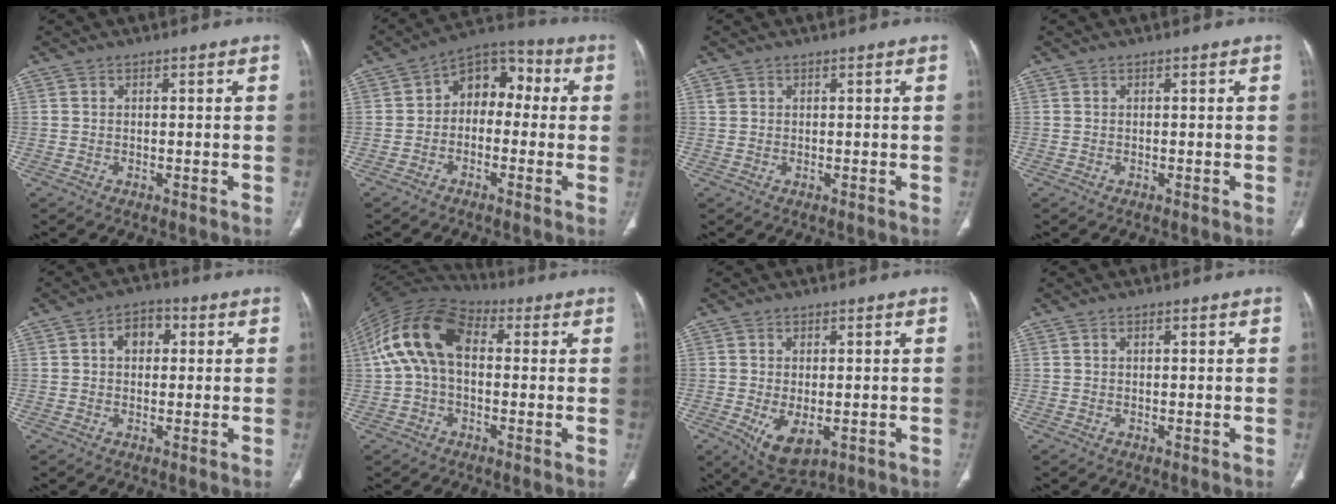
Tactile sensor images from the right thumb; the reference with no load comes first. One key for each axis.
{"total": 9.2, "fx": 0.0, "fy": 6.6, "fz": 6.4, "tx": -0.056, "ty": 0.039, "tz": -0.021}
{"total": 0.8, "fx": 0.4, "fy": 0.7, "fz": 0.3, "tx": -0.001, "ty": 0.003, "tz": 0.008}
{"total": 0.0}
{"total": 5.1, "fx": 1.1, "fy": 3.7, "fz": 3.4, "tx": -0.033, "ty": 0.011, "tz": 0.010}
{"total": 14.9, "fx": 2.0, "fy": 9.3, "fz": 11.5, "tx": -0.219, "ty": 0.043, "tz": 0.025}
{"total": 6.8, "fx": -1.7, "fy": 3.6, "fz": 5.5, "tx": -0.095, "ty": -0.012, "tz": -0.015}
{"total": 0.6, "fx": 0.3, "fy": 0.3, "fz": 0.4, "tx": -0.006, "ty": 0.002, "tz": 0.004}